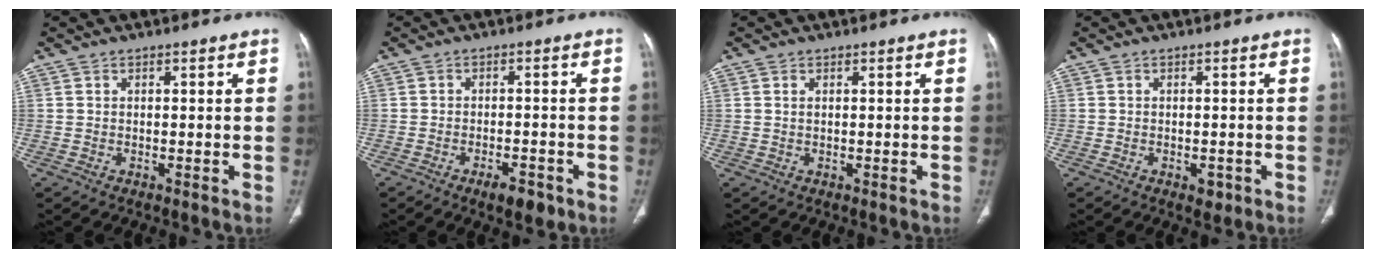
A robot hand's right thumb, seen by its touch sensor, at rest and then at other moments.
{"total": 4.6, "force": [-2.8, 1.8, 3.2], "torque": [-0.042, 0.009, -0.037]}
{"total": 0.6, "force": [0.3, 0.3, 0.4], "torque": [-0.008, 0.003, 0.009]}
{"total": 1.9, "force": [-0.9, 1.2, 1.2], "torque": [-0.005, 0.001, -0.008]}